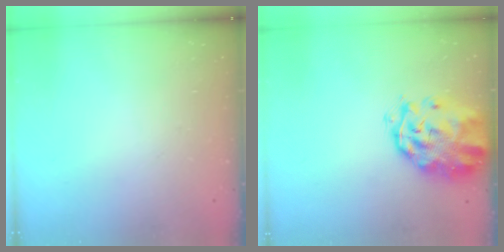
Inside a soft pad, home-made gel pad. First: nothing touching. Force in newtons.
{"total": 3.4, "press": 3.3, "slide": 1.1}